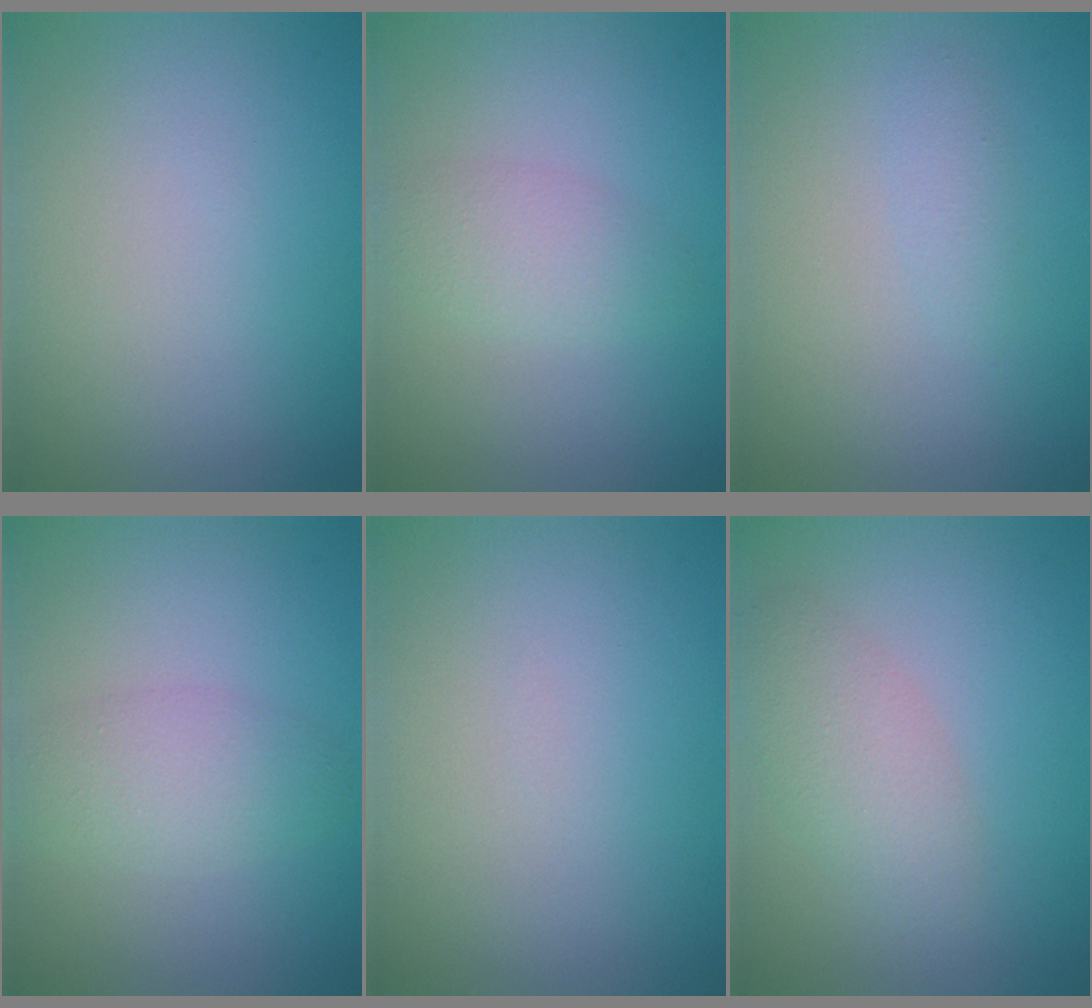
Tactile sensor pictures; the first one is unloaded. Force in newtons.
{"total": 2.2, "press": 2.2, "slide": 0.1}
{"total": 1.0, "press": 1.0, "slide": 0.1}
{"total": 2.8, "press": 2.8, "slide": 0.1}
{"total": 0.0}
{"total": 3.0, "press": 3.0, "slide": 0.1}